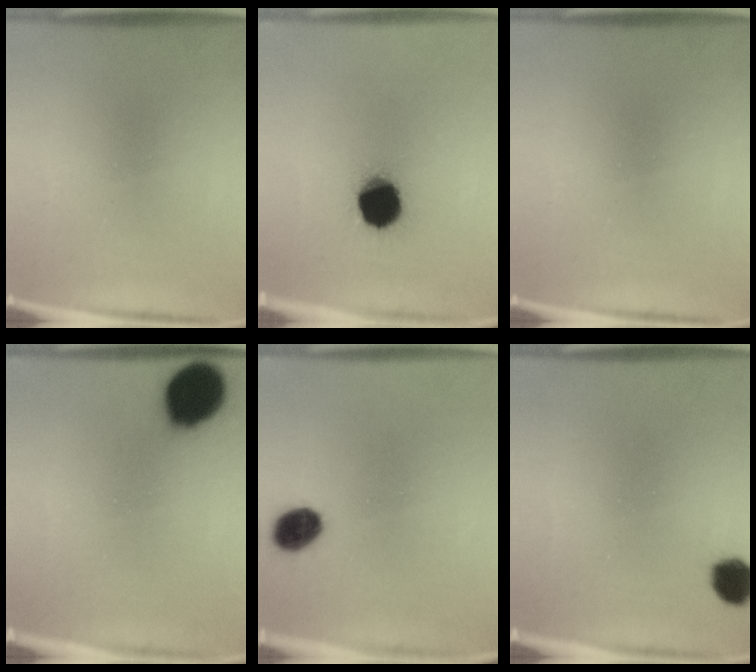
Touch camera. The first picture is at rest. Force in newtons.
{"total": 12.7}
{"total": 0.0}
{"total": 13.0}
{"total": 6.5}
{"total": 5.0}